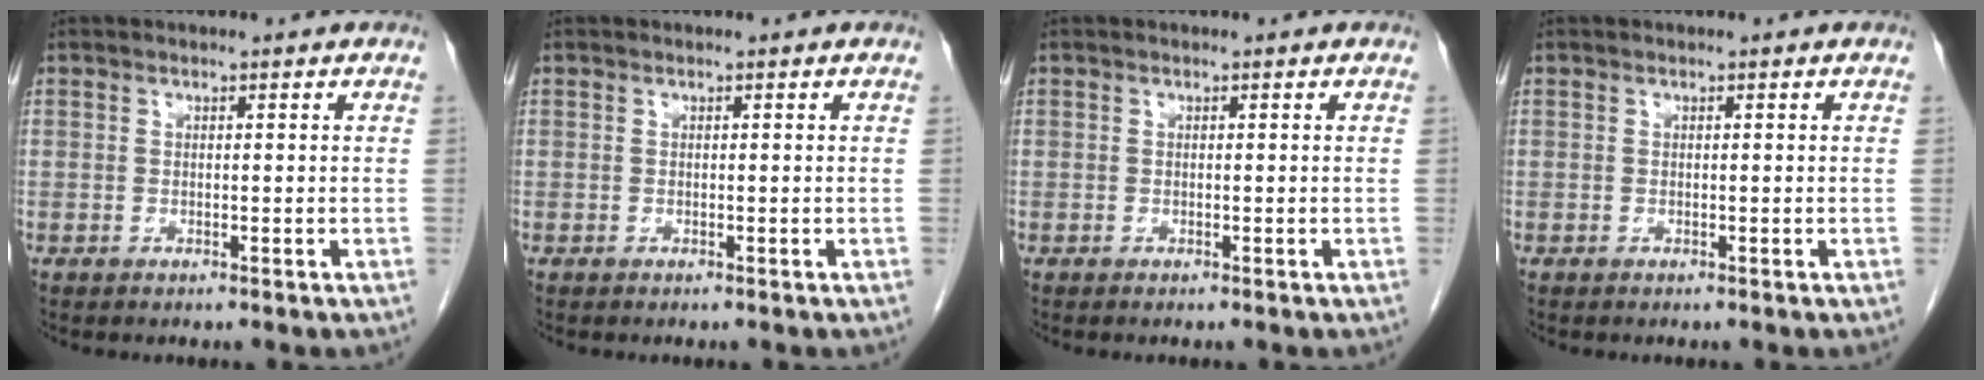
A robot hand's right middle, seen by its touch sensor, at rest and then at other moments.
{"total": 0.0}
{"total": 0.0}
{"total": 0.0}